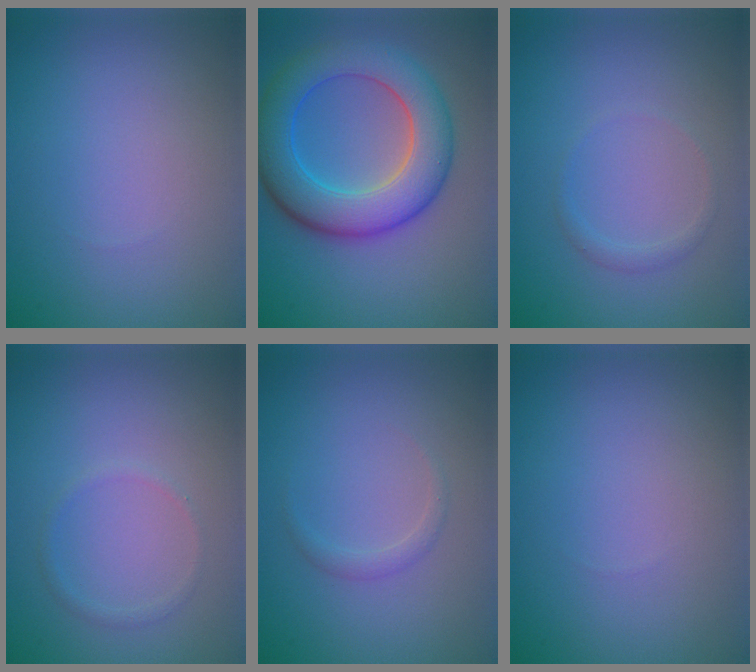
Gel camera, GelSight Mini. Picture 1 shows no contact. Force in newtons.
{"total": 8.5, "press": 8.5, "slide": 0.3}
{"total": 0.9, "press": 0.8, "slide": 0.1}
{"total": 0.7, "press": 0.7, "slide": 0.1}
{"total": 1.0, "press": 1.0, "slide": 0.0}
{"total": 0.0}